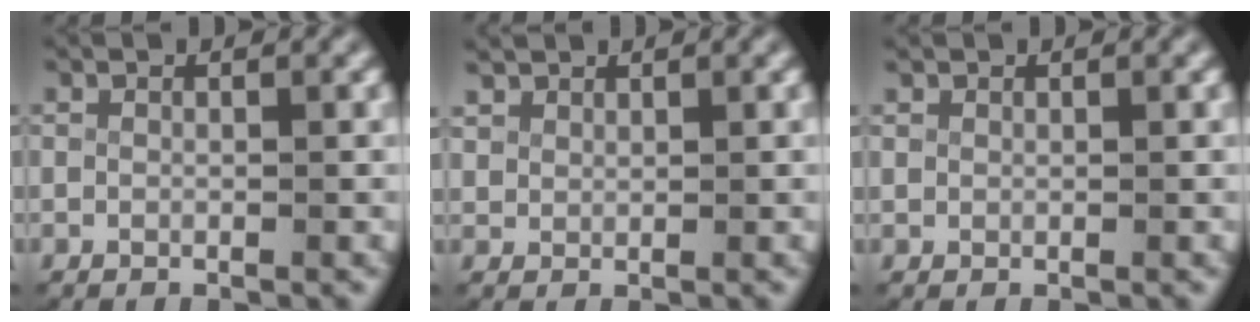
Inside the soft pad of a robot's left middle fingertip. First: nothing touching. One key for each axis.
{"total": 1.6, "fx": 1.5, "fy": 0.5, "fz": 0.2, "tx": -0.014, "ty": 0.000, "tz": 0.039}
{"total": 0.5, "fx": 0.5, "fy": 0.2, "fz": 0.0, "tx": -0.009, "ty": -0.006, "tz": 0.017}